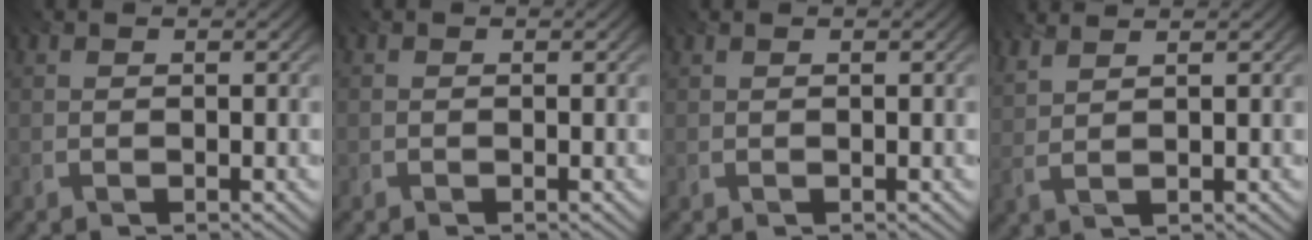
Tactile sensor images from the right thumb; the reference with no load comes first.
{"total": 0.0}
{"total": 0.0}
{"total": 3.9, "force": [2.9, 0.6, 2.6], "torque": [-0.045, 0.011, 0.032]}